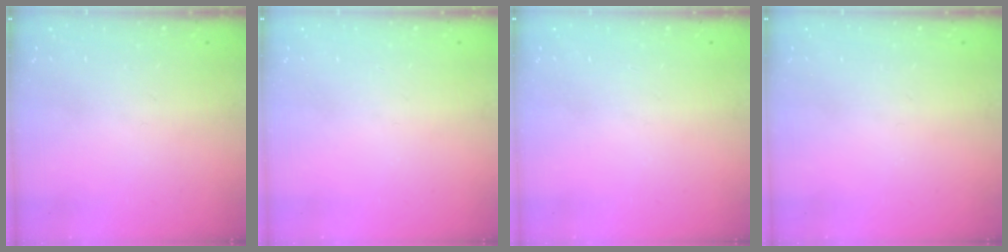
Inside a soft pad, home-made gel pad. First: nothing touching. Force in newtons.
{"total": 0.0}
{"total": 0.0}
{"total": 0.0}